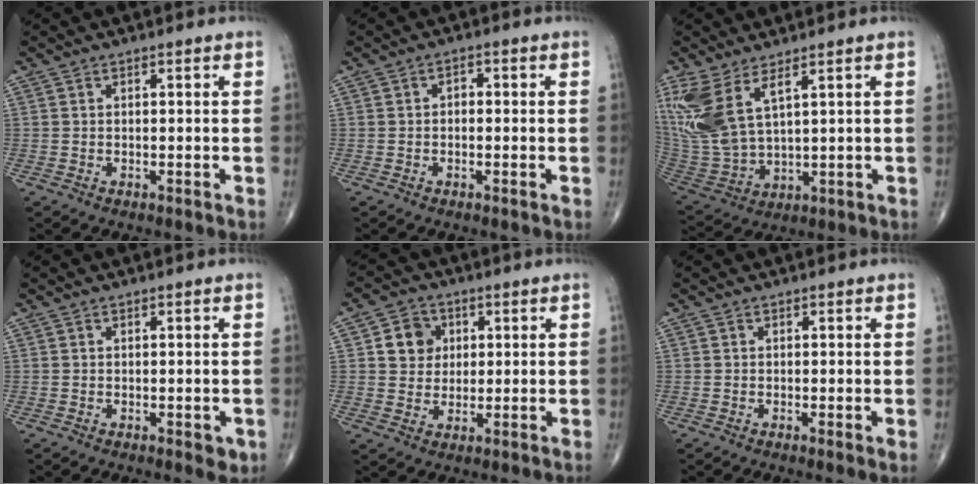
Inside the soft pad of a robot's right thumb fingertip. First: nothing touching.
{"total": 1.6, "force": [-0.1, 1.2, 1.2], "torque": [-0.009, 0.007, -0.007]}
{"total": 13.6, "force": [6.5, 5.5, 10.6], "torque": [-0.247, -0.029, 0.151]}
{"total": 2.0, "force": [-0.4, 1.1, 1.6], "torque": [-0.007, -0.001, -0.006]}
{"total": 6.6, "force": [1.7, 5.8, 2.6], "torque": [-0.011, -0.002, 0.027]}
{"total": 1.1, "force": [0.0, 0.2, 1.1], "torque": [-0.021, -0.006, -0.003]}